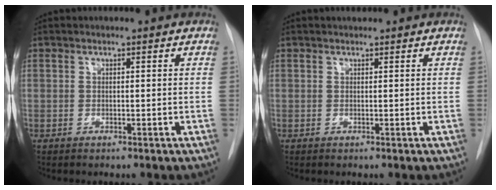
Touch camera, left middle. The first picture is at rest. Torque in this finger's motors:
{"motor_torque": [0.15, -0.11, -0.11, 0.00]}